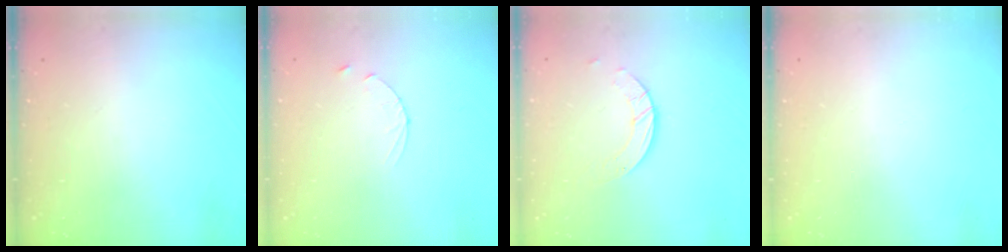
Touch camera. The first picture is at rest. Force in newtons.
{"total": 3.1, "press": 3.1, "slide": 0.3}
{"total": 3.6, "press": 3.6, "slide": 0.2}
{"total": 0.0}